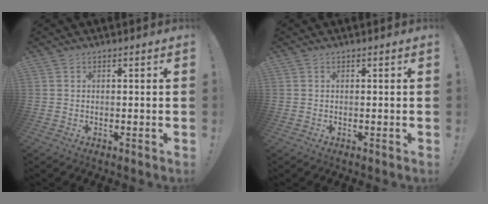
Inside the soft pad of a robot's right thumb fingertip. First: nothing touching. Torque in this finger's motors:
{"motor_torque": [-0.05, -0.07, 0.07, -0.02, 0.04]}